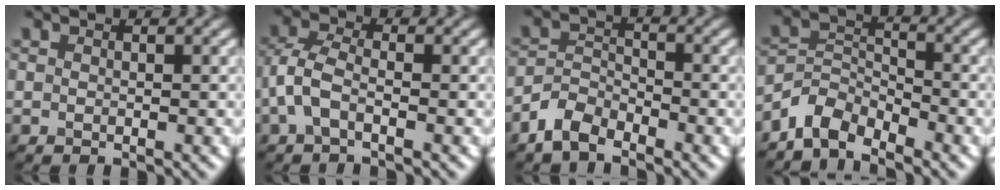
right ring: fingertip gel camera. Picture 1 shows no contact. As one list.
[{"total": 3.2, "force": [-1.1, 1.5, 2.6], "torque": [-0.064, 0.008, -0.033]}, {"total": 3.5, "force": [-2.7, 1.6, 1.4], "torque": [-0.027, 0.006, -0.065]}, {"total": 4.1, "force": [-3.5, 1.7, 1.2], "torque": [-0.016, 0.003, -0.082]}]